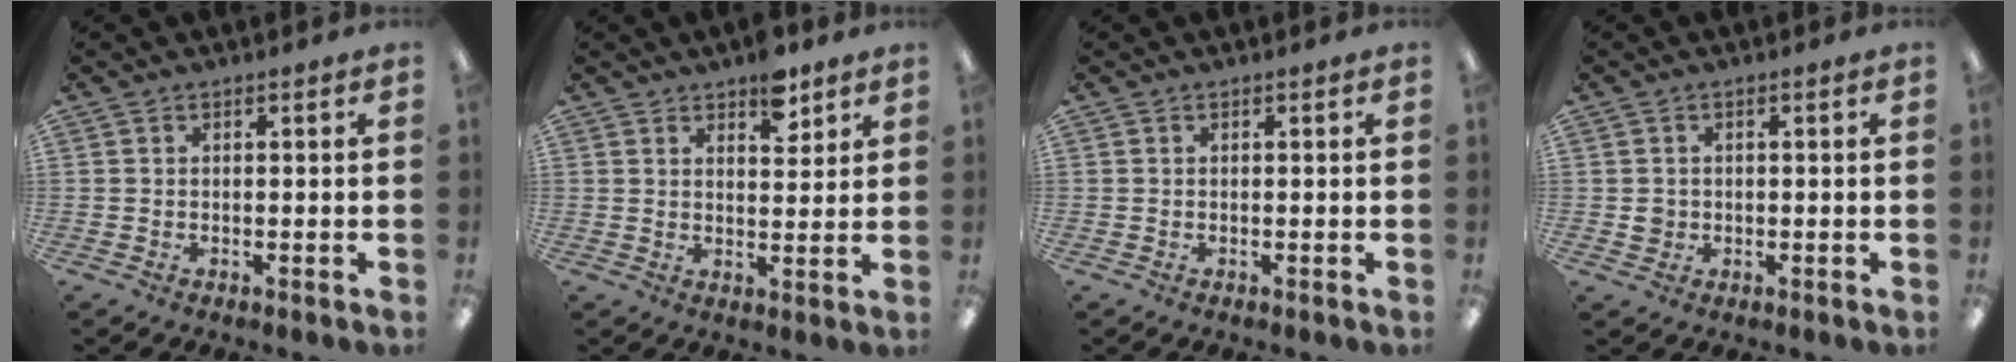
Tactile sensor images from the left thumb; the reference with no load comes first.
{"total": 7.3, "force": [5.1, 3.4, 4.0], "torque": [-0.034, -0.031, 0.083]}
{"total": 0.0}
{"total": 2.2, "force": [0.2, 2.1, 0.7], "torque": [-0.007, 0.000, -0.001]}